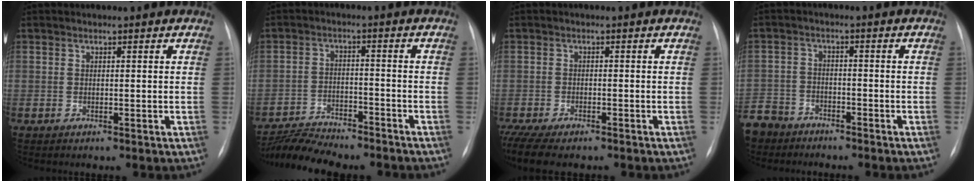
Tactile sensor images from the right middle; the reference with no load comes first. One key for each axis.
{"total": 9.4, "fx": -8.9, "fy": 1.5, "fz": 2.8, "tx": -0.046, "ty": 0.000, "tz": -0.144}
{"total": 10.0, "fx": -7.8, "fy": 3.4, "fz": 5.4, "tx": -0.105, "ty": -0.008, "tz": -0.119}
{"total": 10.0, "fx": -7.8, "fy": 5.9, "fz": 2.0, "tx": -0.070, "ty": -0.001, "tz": -0.141}